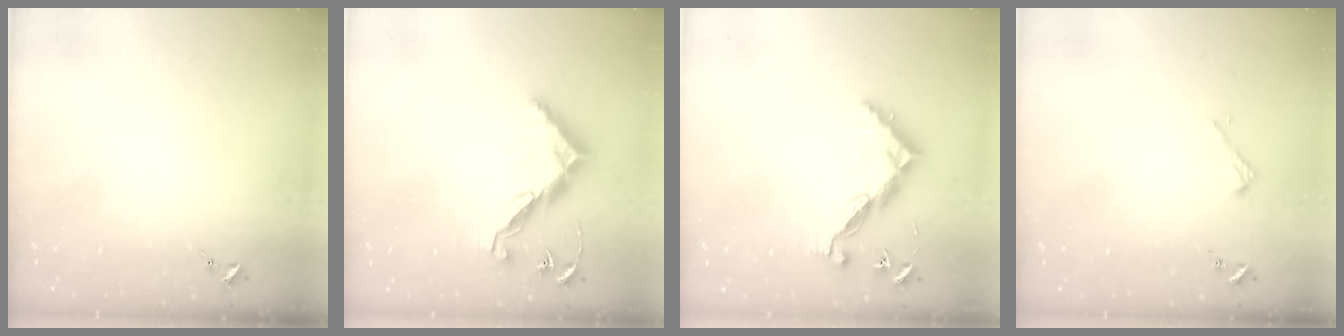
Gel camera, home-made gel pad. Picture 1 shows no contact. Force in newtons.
{"total": 12.1, "press": 12.0, "slide": 0.4}
{"total": 9.0, "press": 9.0, "slide": 0.8}
{"total": 2.2, "press": 2.2, "slide": 0.2}